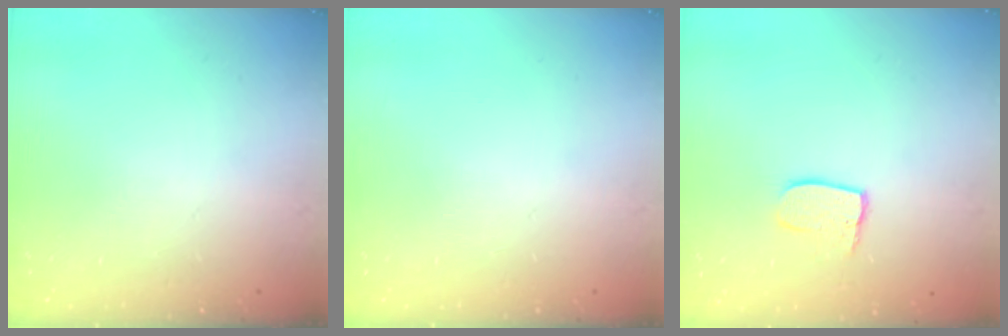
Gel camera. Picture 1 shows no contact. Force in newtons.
{"total": 0.0}
{"total": 6.9, "press": 6.9, "slide": 0.6}